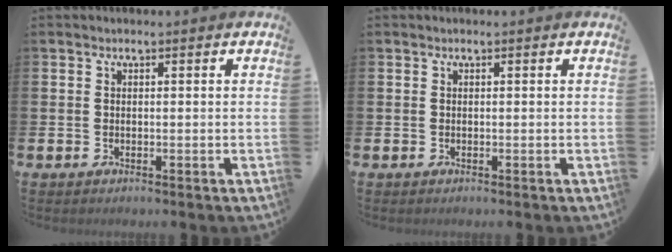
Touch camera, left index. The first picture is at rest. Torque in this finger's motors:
{"motor_torque": [0.02, 0.01, -0.02, 0.00]}